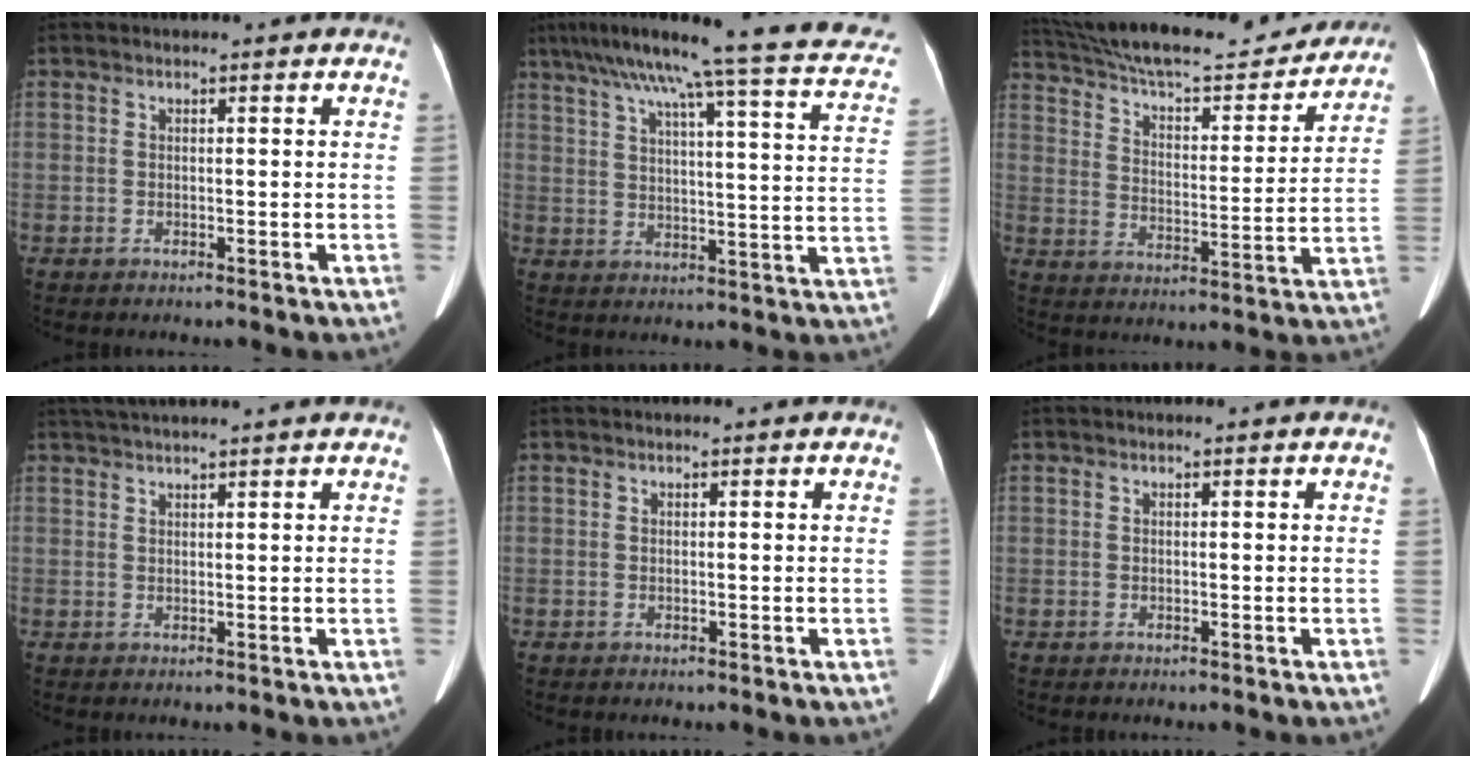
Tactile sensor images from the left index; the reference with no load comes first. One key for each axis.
{"total": 26.0, "fx": 20.6, "fy": 1.9, "fz": 15.7, "tx": -0.236, "ty": 0.004, "tz": 0.252}
{"total": 25.6, "fx": 22.7, "fy": 5.9, "fz": 10.1, "tx": -0.181, "ty": 0.005, "tz": 0.317}
{"total": 7.0, "fx": 6.2, "fy": -0.8, "fz": 3.2, "tx": -0.050, "ty": 0.036, "tz": 0.091}
{"total": 0.0}
{"total": 0.0}